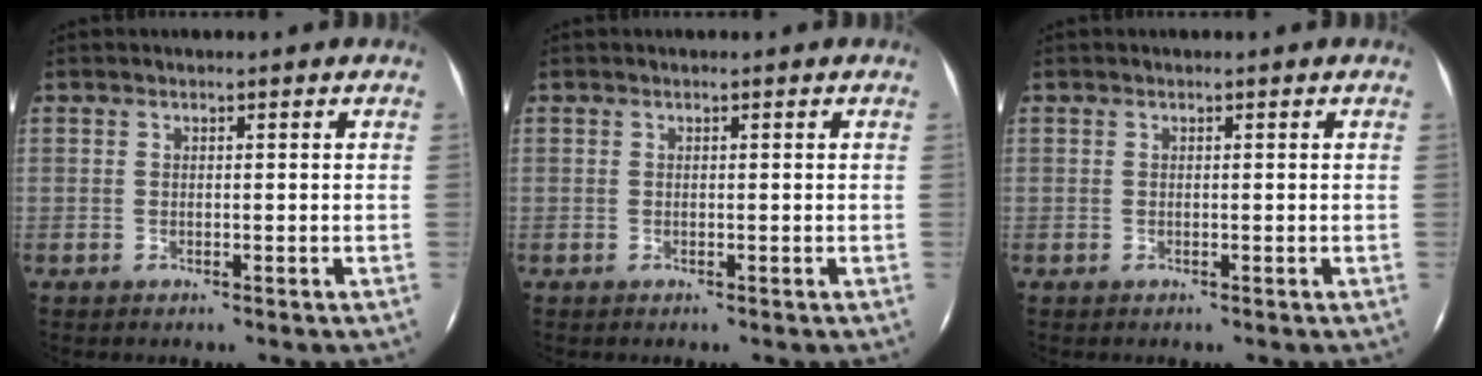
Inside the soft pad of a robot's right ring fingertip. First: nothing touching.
{"total": 0.0}
{"total": 0.0}